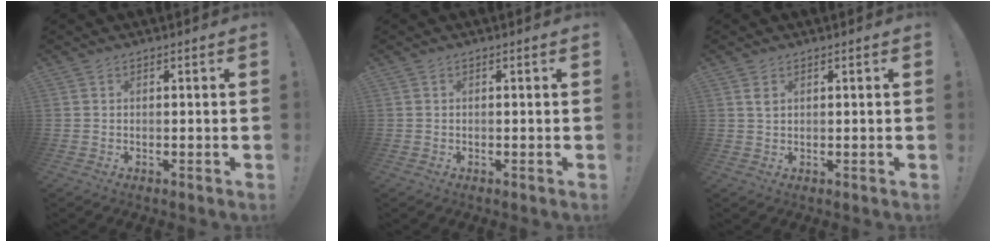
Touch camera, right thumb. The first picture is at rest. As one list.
[{"total": 1.1, "force": [0.2, 1.0, -0.1], "torque": [0.008, -0.005, 0.002]}, {"total": 1.8, "force": [0.9, 1.0, 1.2], "torque": [-0.011, -0.005, 0.014]}]